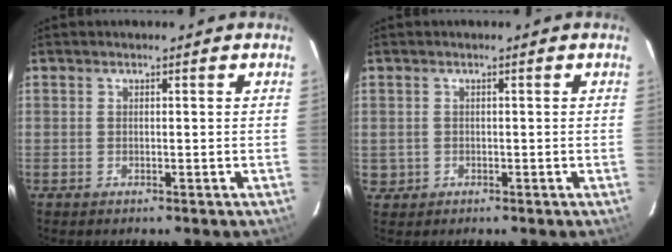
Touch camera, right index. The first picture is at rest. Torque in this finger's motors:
{"motor_torque": [-0.66, 0.44, -1.05, -0.21]}